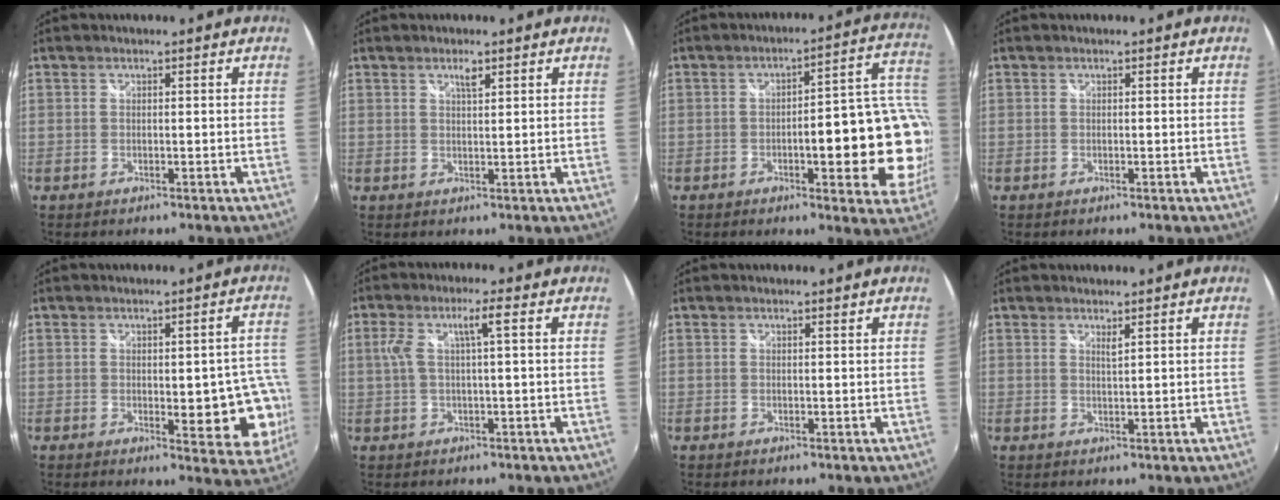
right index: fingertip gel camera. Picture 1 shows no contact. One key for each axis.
{"total": 1.9, "fx": 1.2, "fy": 0.5, "fz": 1.4, "tx": -0.022, "ty": 0.002, "tz": 0.019}
{"total": 17.3, "fx": -3.9, "fy": 4.8, "fz": 16.1, "tx": -0.201, "ty": 0.017, "tz": -0.047}
{"total": 0.0}
{"total": 10.3, "fx": -1.9, "fy": 4.0, "fz": 9.3, "tx": -0.100, "ty": -0.004, "tz": -0.015}
{"total": 5.1, "fx": 0.8, "fy": 0.3, "fz": 5.1, "tx": -0.102, "ty": 0.005, "tz": 0.023}
{"total": 0.0}
{"total": 1.1, "fx": 0.9, "fy": -0.1, "fz": 0.7, "tx": -0.013, "ty": -0.002, "tz": 0.015}